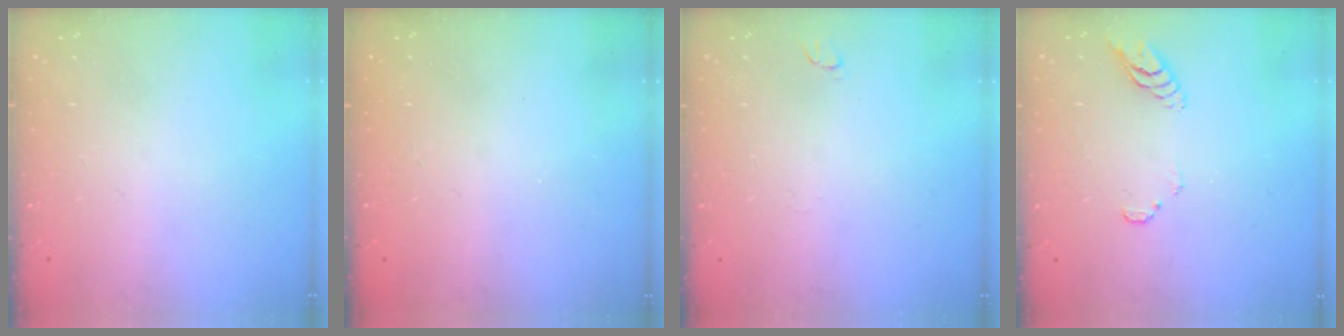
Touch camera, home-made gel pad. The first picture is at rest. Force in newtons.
{"total": 0.0}
{"total": 4.5, "press": 4.5, "slide": 0.4}
{"total": 5.4, "press": 5.4, "slide": 0.4}